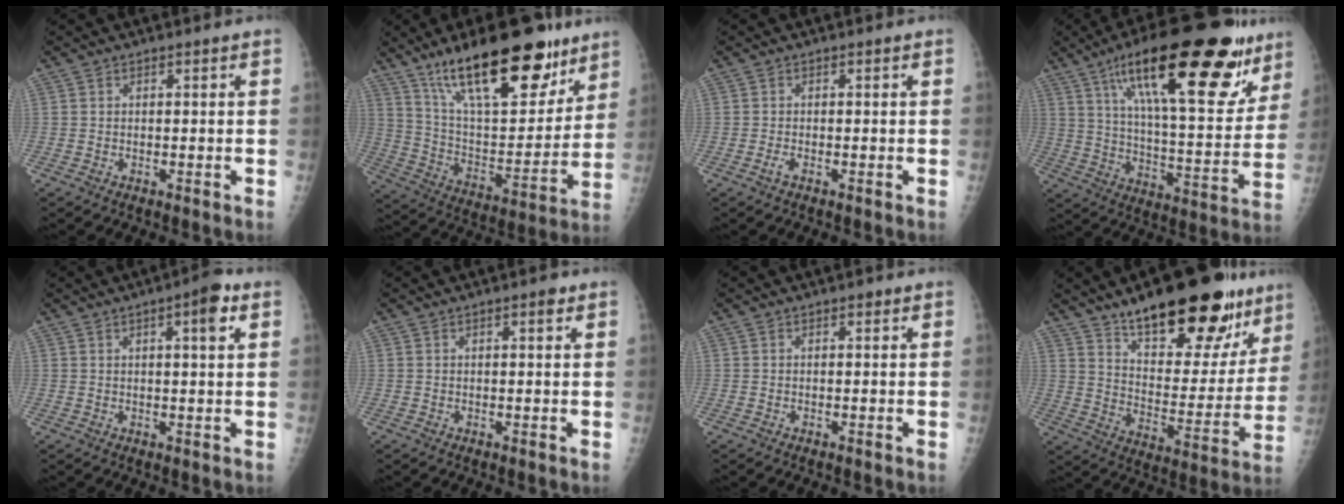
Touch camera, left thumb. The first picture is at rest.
{"total": 26.5, "force": [17.3, 9.8, 17.5], "torque": [-0.239, -0.057, 0.286]}
{"total": 0.8, "force": [-0.6, 0.2, 0.5], "torque": [-0.014, -0.003, -0.014]}
{"total": 30.8, "force": [17.3, 9.9, 23.4], "torque": [-0.326, -0.037, 0.271]}
{"total": 5.2, "force": [2.2, 1.2, 4.6], "torque": [-0.062, -0.001, 0.026]}
{"total": 1.6, "force": [0.8, 0.6, 1.3], "torque": [-0.015, 0.000, 0.009]}
{"total": 0.6, "force": [0.2, 0.4, 0.3], "torque": [0.001, 0.001, -0.001]}
{"total": 26.0, "force": [17.4, 10.1, 16.5], "torque": [-0.193, -0.073, 0.262]}